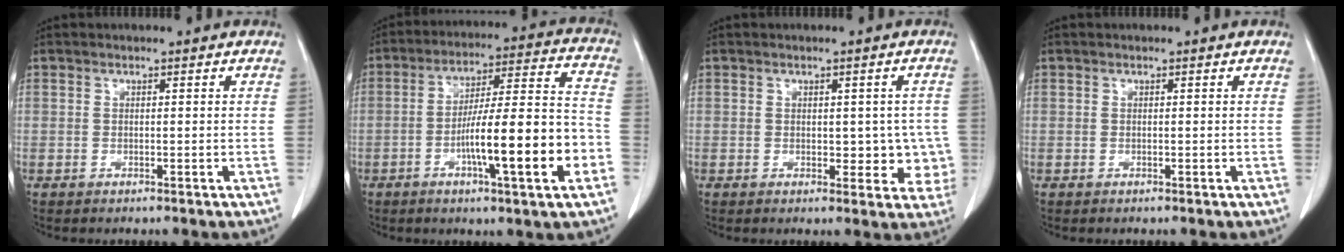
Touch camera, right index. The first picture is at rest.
{"total": 16.6, "force": [-5.3, 1.2, 15.7], "torque": [-0.252, 0.008, -0.082]}
{"total": 5.2, "force": [-0.2, 3.1, 4.1], "torque": [-0.028, 0.012, 0.003]}
{"total": 0.0}